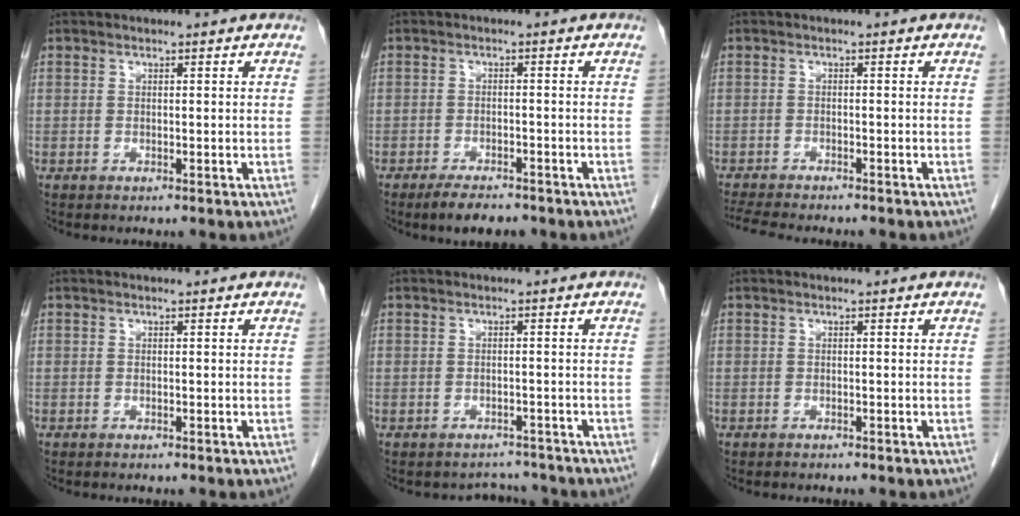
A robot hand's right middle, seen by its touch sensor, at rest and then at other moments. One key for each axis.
{"total": 4.5, "fx": -3.6, "fy": 1.4, "fz": 2.3, "tx": -0.039, "ty": -0.004, "tz": -0.056}
{"total": 8.6, "fx": -7.7, "fy": 1.1, "fz": 3.7, "tx": -0.058, "ty": -0.012, "tz": -0.118}
{"total": 0.0}
{"total": 2.8, "fx": -2.6, "fy": 0.8, "fz": -0.7, "tx": 0.008, "ty": 0.007, "tz": -0.036}
{"total": 0.7, "fx": -0.7, "fy": 0.1, "fz": 0.2, "tx": -0.009, "ty": -0.002, "tz": -0.011}